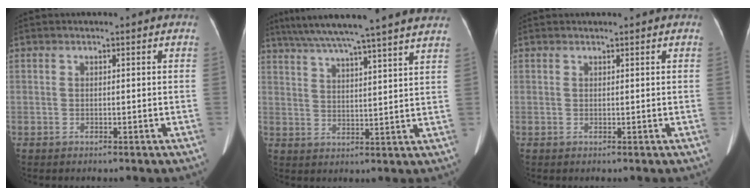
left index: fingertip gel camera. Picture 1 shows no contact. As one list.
[{"total": 22.5, "force": [19.6, -0.3, 11.1], "torque": [-0.191, 0.008, 0.262]}, {"total": 0.7, "force": [0.7, 0.0, 0.1], "torque": [-0.003, 0.011, 0.012]}]